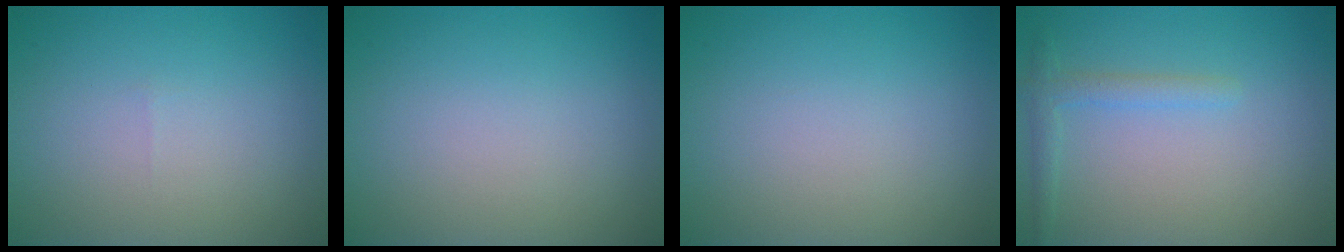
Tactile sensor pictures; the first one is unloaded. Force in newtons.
{"total": 0.0}
{"total": 0.0}
{"total": 1.7, "press": 1.7, "slide": 0.1}